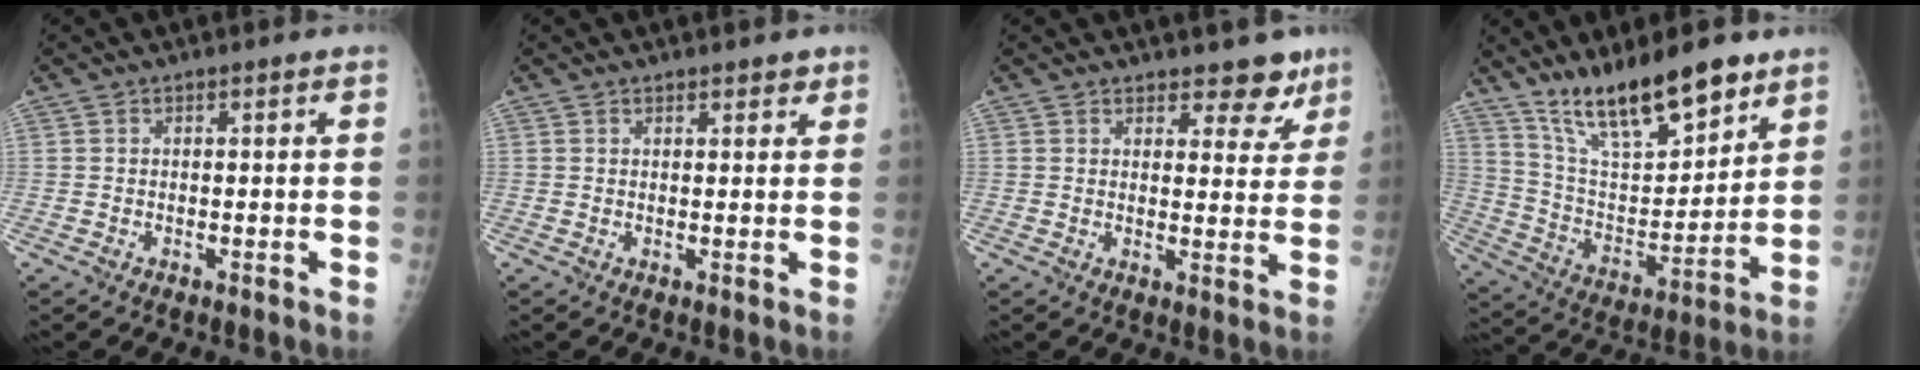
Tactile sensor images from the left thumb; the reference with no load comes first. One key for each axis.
{"total": 1.7, "fx": 1.3, "fy": 0.8, "fz": 0.7, "tx": 0.004, "ty": -0.007, "tz": 0.014}
{"total": 6.1, "fx": 4.9, "fy": 3.1, "fz": 1.9, "tx": 0.010, "ty": -0.033, "tz": 0.057}
{"total": 18.2, "fx": 13.3, "fy": 5.7, "fz": 11.0, "tx": -0.145, "ty": -0.078, "tz": 0.243}